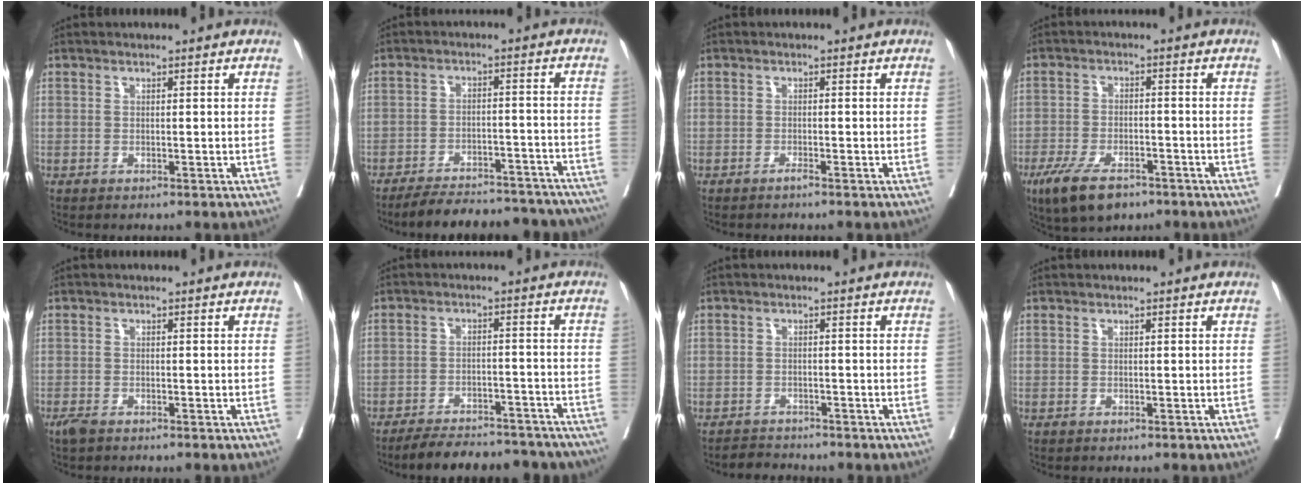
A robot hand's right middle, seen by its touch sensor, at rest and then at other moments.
{"total": 20.4, "force": [-18.7, 4.7, 6.4], "torque": [-0.079, 0.005, -0.238]}
{"total": 0.7, "force": [-0.6, -0.3, 0.4], "torque": [-0.012, -0.002, -0.011]}
{"total": 8.5, "force": [-5.7, 3.3, 5.3], "torque": [-0.105, -0.013, -0.097]}
{"total": 1.7, "force": [-1.3, 0.6, 0.9], "torque": [-0.024, -0.006, -0.023]}
{"total": 17.0, "force": [-15.4, 4.6, 5.5], "torque": [-0.086, 0.006, -0.197]}
{"total": 2.5, "force": [-2.4, 0.4, -0.5], "torque": [0.000, -0.012, -0.041]}
{"total": 0.0}